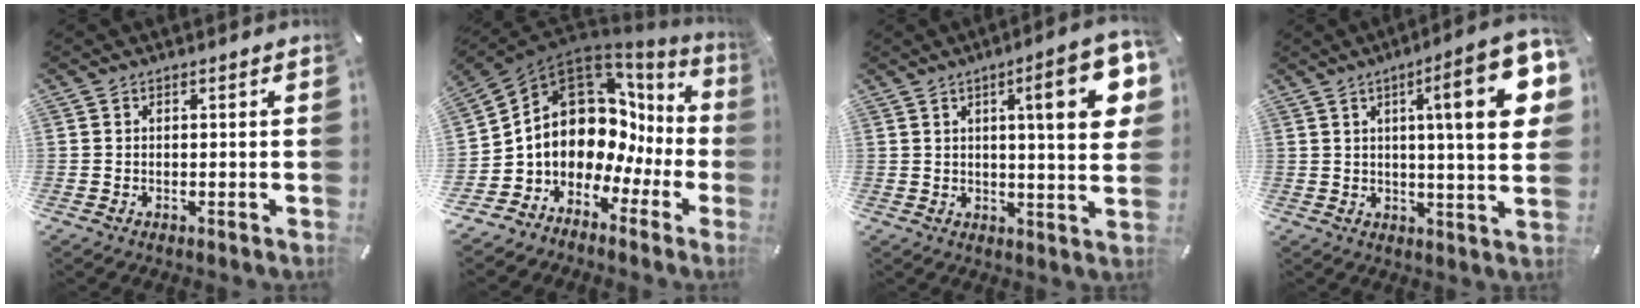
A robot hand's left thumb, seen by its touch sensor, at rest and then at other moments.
{"total": 12.8, "force": [2.8, 10.1, 7.3], "torque": [-0.143, -0.054, 0.050]}
{"total": 15.1, "force": [4.9, 3.2, 13.9], "torque": [-0.196, -0.014, 0.066]}
{"total": 19.1, "force": [5.9, 3.8, 17.7], "torque": [-0.258, -0.021, 0.073]}